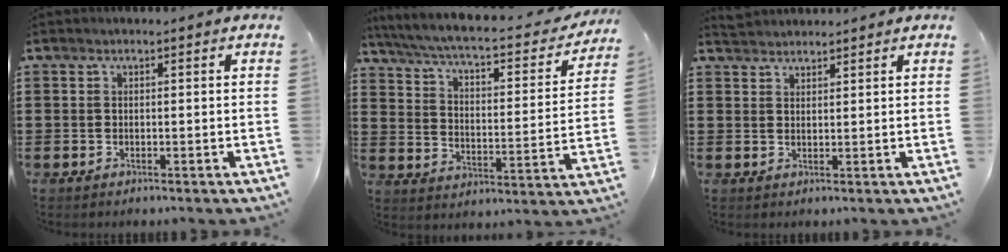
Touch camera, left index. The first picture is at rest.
{"total": 5.4, "force": [4.6, 0.3, 2.8], "torque": [-0.076, -0.040, 0.071]}
{"total": 1.9, "force": [1.9, 0.1, -0.2], "torque": [-0.001, 0.002, 0.039]}